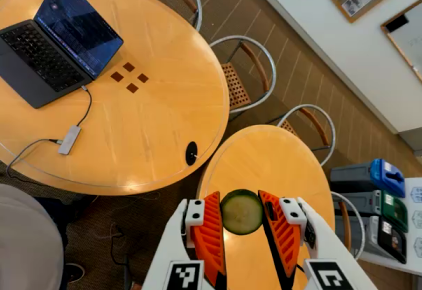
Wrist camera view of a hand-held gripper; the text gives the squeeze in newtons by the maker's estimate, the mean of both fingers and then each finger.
{"total": 7.9, "left": 8.2, "right": 7.6}